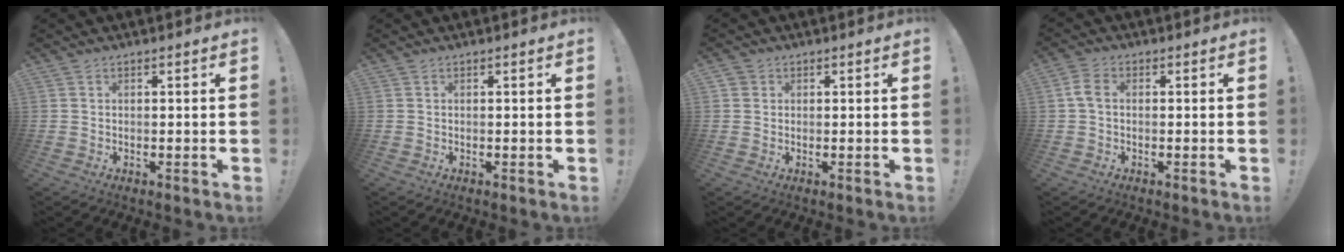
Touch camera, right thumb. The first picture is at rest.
{"total": 0.0}
{"total": 2.0, "force": [0.8, 1.8, 0.4], "torque": [-0.002, -0.002, 0.014]}
{"total": 4.1, "force": [0.3, 2.7, 3.1], "torque": [-0.070, 0.006, 0.006]}